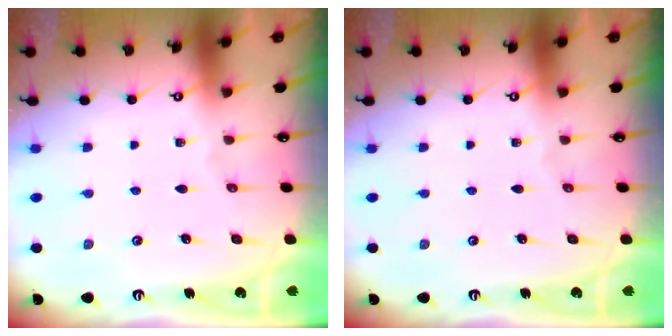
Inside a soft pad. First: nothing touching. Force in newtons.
{"total": 0.0}